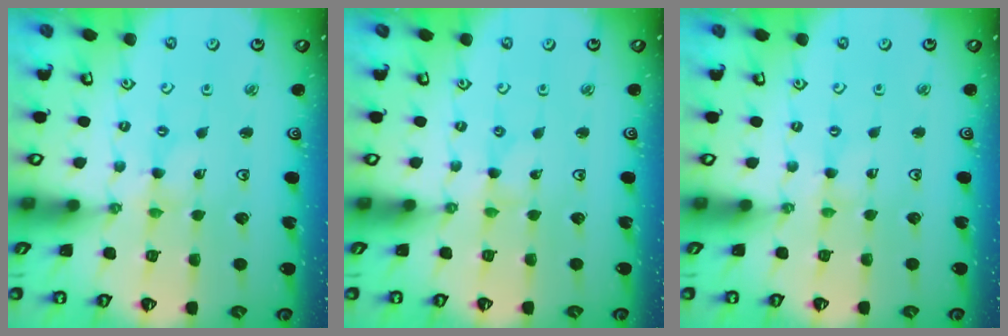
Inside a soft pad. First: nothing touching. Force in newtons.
{"total": 0.0}
{"total": 0.0}